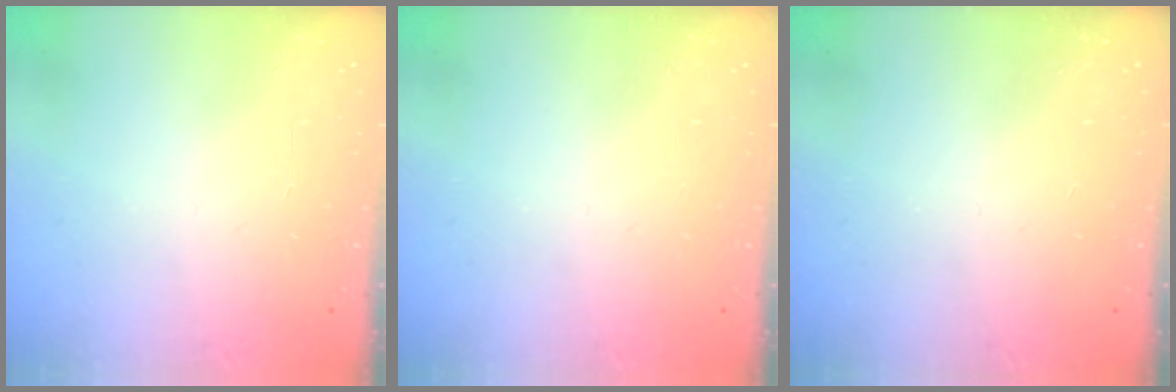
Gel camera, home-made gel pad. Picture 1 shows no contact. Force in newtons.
{"total": 0.0}
{"total": 0.0}